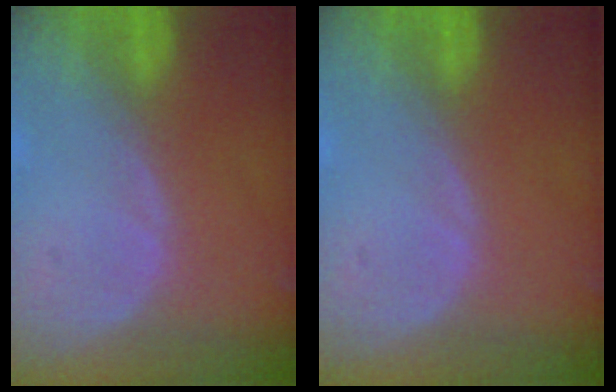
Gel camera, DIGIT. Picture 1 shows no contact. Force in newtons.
{"total": 0.0}